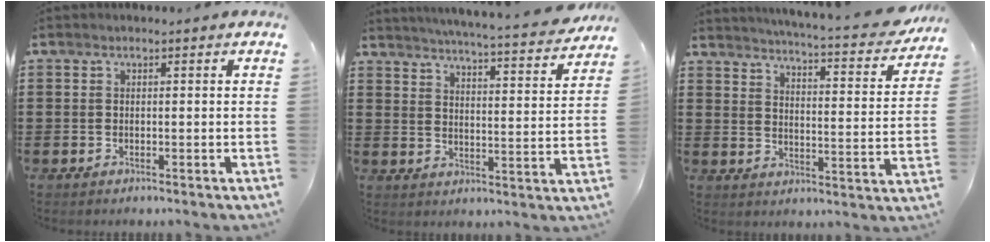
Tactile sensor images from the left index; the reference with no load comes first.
{"total": 4.6, "force": [4.4, -0.8, 1.3], "torque": [-0.047, -0.042, 0.070]}
{"total": 4.6, "force": [4.2, -0.5, 1.8], "torque": [-0.043, -0.043, 0.060]}